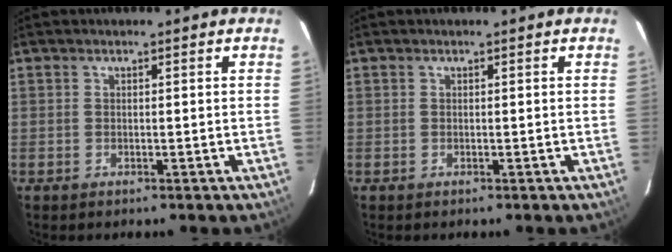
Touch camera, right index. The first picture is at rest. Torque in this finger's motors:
{"motor_torque": [0.00, 0.00, 0.00, 0.00]}